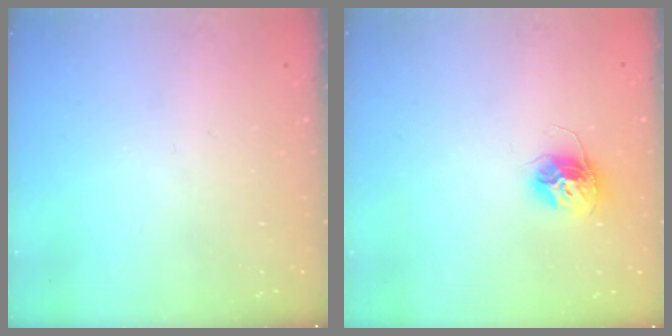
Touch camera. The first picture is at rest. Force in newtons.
{"total": 11.4, "press": 11.4, "slide": 0.9}